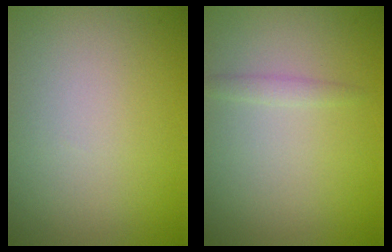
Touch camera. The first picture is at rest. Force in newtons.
{"total": 0.8, "press": 0.8, "slide": 0.0}